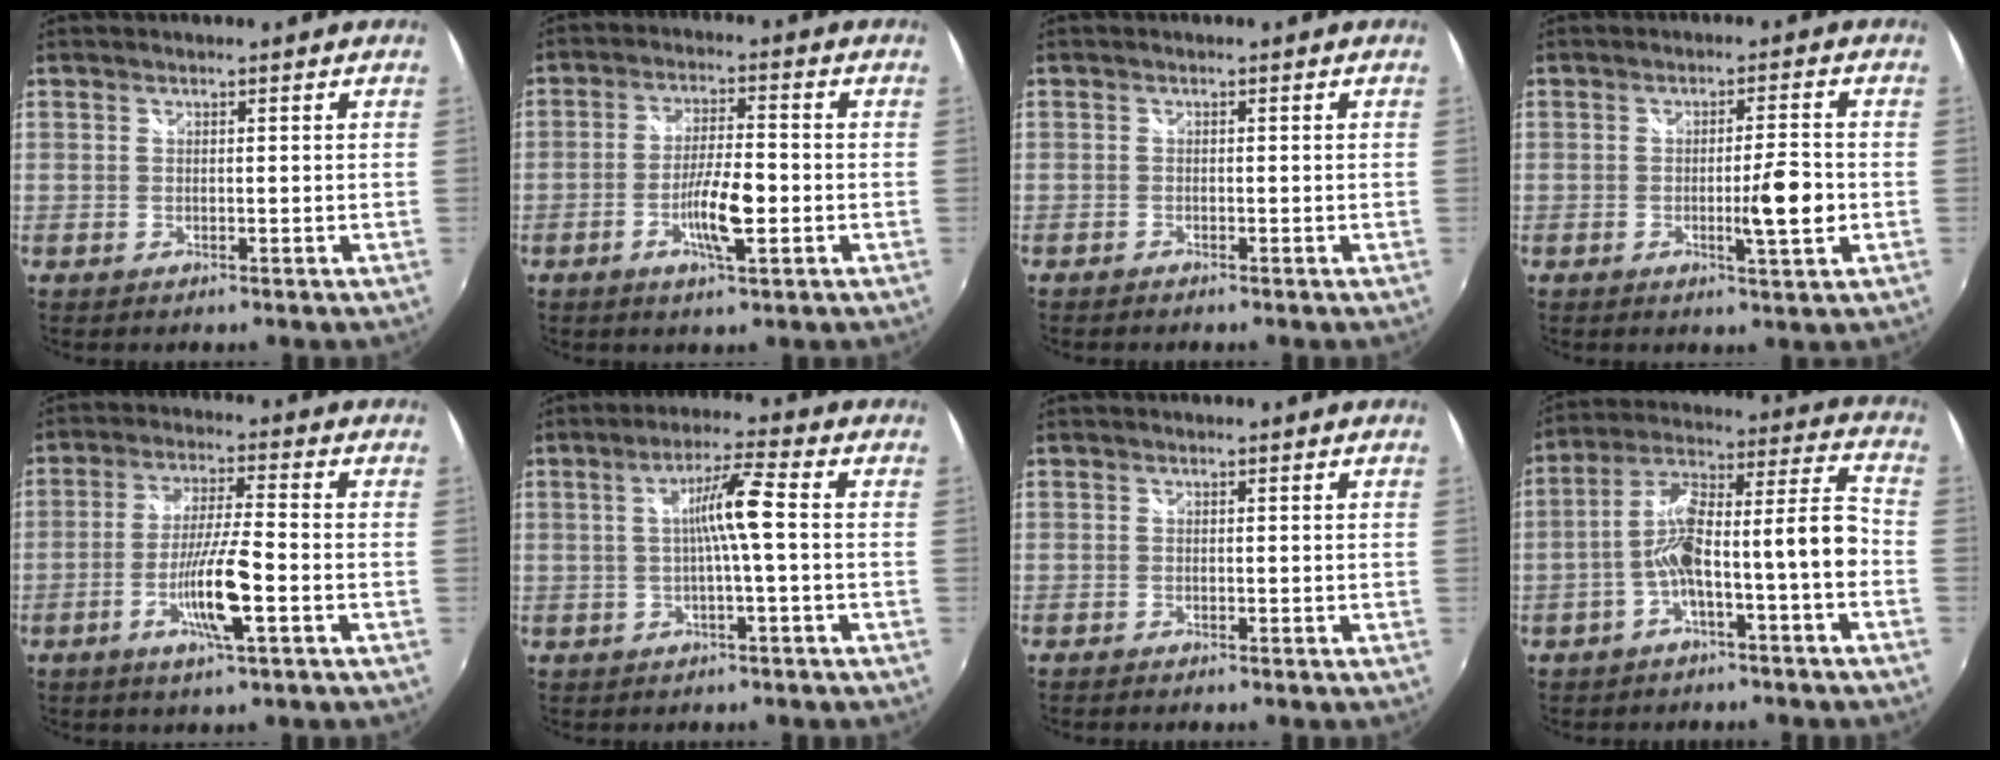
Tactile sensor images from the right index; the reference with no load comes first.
{"total": 7.4, "force": [-2.3, 1.5, 6.9], "torque": [-0.136, 0.002, -0.038]}
{"total": 0.9, "force": [-0.9, 0.2, 0.2], "torque": [-0.008, -0.004, -0.019]}
{"total": 6.3, "force": [-1.3, 0.1, 6.1], "torque": [-0.099, -0.005, -0.016]}
{"total": 9.2, "force": [-3.3, 0.2, 8.5], "torque": [-0.165, -0.003, -0.061]}
{"total": 6.4, "force": [-0.5, -0.5, 6.4], "torque": [-0.121, 0.011, -0.005]}
{"total": 1.0, "force": [-0.9, 0.1, 0.4], "torque": [-0.008, -0.004, -0.018]}
{"total": 12.6, "force": [-4.4, 1.3, 11.8], "torque": [-0.196, 0.031, -0.067]}